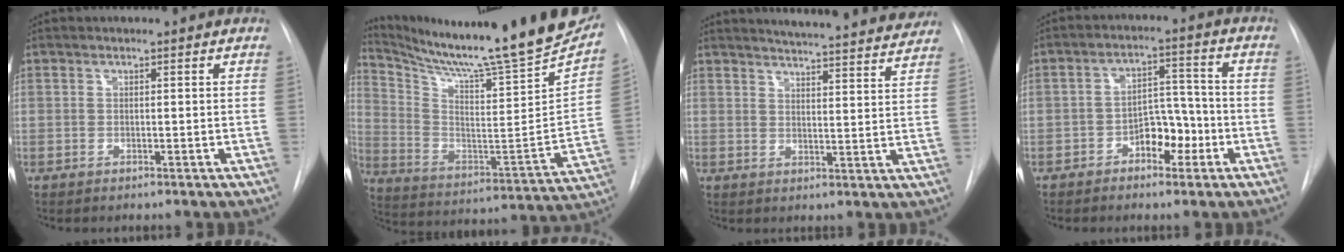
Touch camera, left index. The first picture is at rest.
{"total": 26.9, "force": [23.7, 1.1, 12.6], "torque": [-0.214, -0.098, 0.338]}
{"total": 19.3, "force": [18.3, 1.5, 5.9], "torque": [-0.083, -0.042, 0.218]}
{"total": 6.1, "force": [-3.1, 3.3, 4.1], "torque": [-0.056, 0.020, -0.052]}